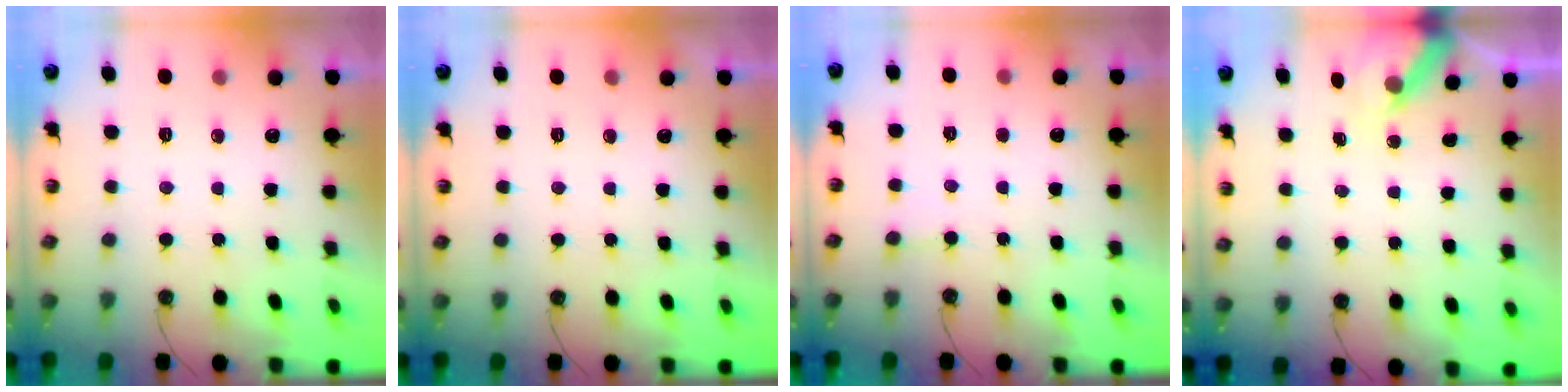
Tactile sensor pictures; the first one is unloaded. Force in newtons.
{"total": 0.0}
{"total": 1.4, "press": 1.4, "slide": 0.1}
{"total": 6.0, "press": 6.0, "slide": 0.3}